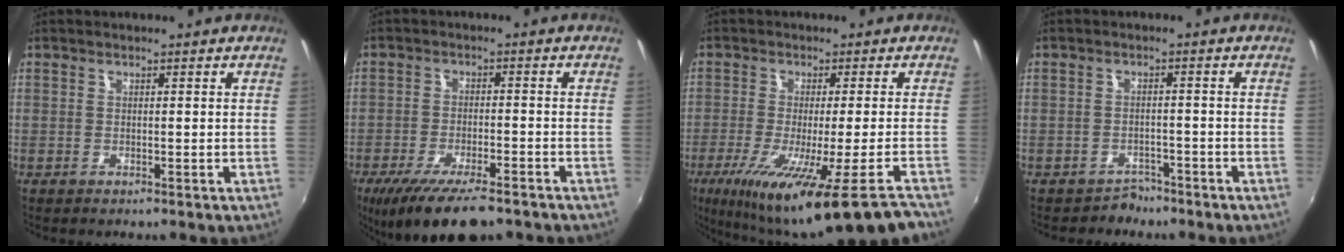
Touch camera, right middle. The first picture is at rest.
{"total": 13.3, "force": [-9.9, 3.8, 8.1], "torque": [-0.169, -0.041, -0.160]}
{"total": 17.7, "force": [-12.7, -1.3, 12.3], "torque": [-0.215, -0.084, -0.197]}
{"total": 3.0, "force": [-2.5, 1.8, -0.3], "torque": [-0.002, 0.004, -0.039]}